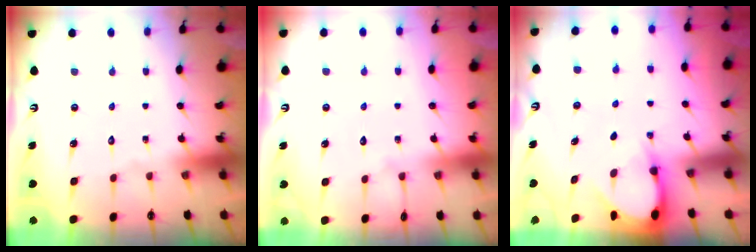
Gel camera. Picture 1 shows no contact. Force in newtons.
{"total": 2.6, "press": 2.6, "slide": 0.4}
{"total": 2.9, "press": 2.9, "slide": 0.3}